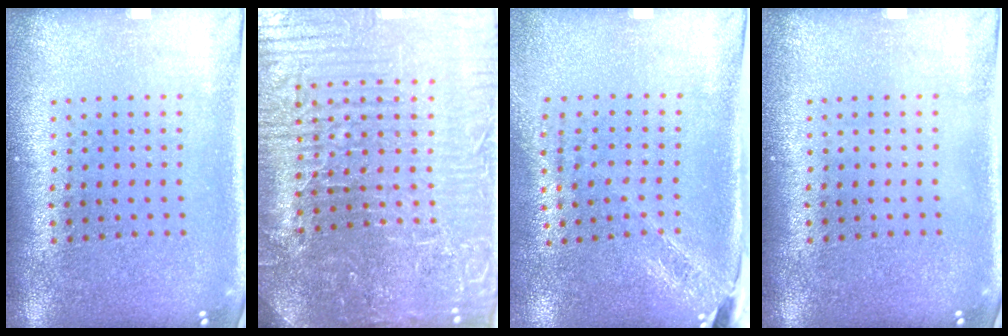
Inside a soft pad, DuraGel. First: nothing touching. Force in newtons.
{"total": 6.5, "press": 5.9, "slide": 2.8}
{"total": 1.9, "press": 1.6, "slide": 1.0}
{"total": 0.0}